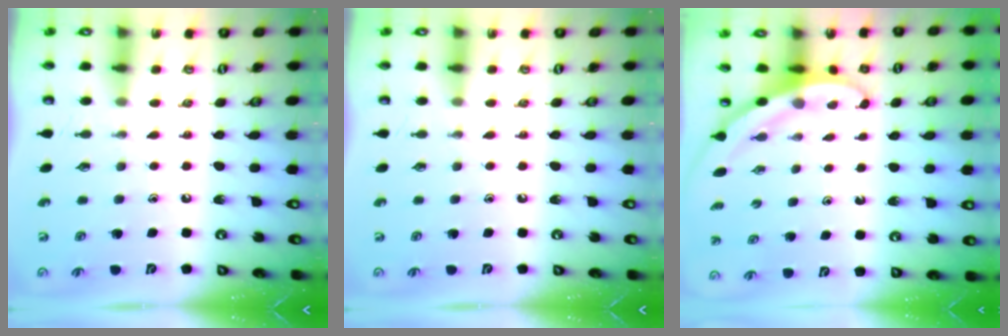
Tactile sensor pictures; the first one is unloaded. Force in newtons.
{"total": 0.0}
{"total": 3.1, "press": 3.1, "slide": 0.2}